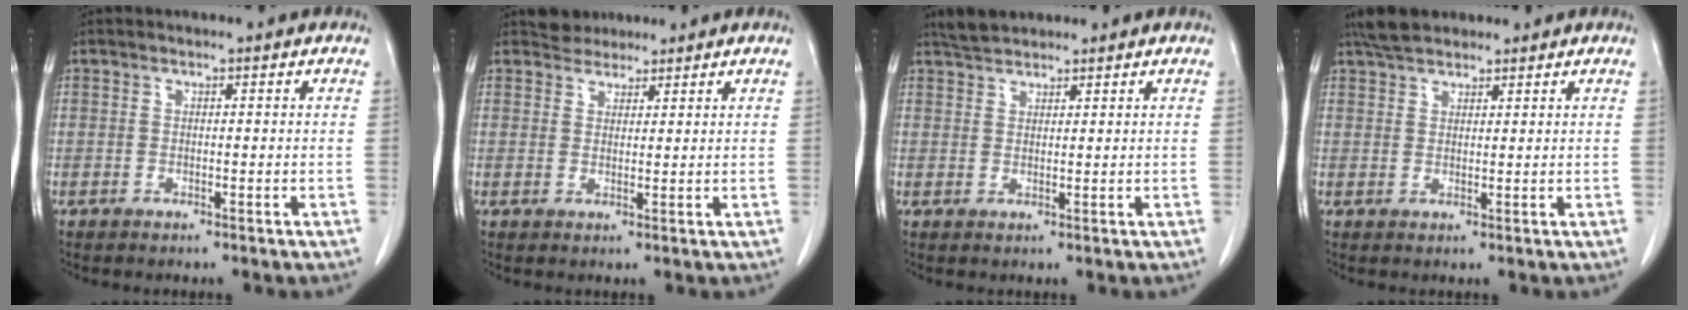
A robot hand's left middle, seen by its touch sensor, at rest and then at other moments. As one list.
[{"total": 2.7, "force": [2.5, 1.1, -0.1], "torque": [-0.002, 0.012, 0.042]}, {"total": 3.2, "force": [3.0, 0.8, 0.7], "torque": [-0.020, 0.013, 0.056]}, {"total": 4.8, "force": [4.1, 1.8, 1.8], "torque": [-0.041, 0.019, 0.076]}]